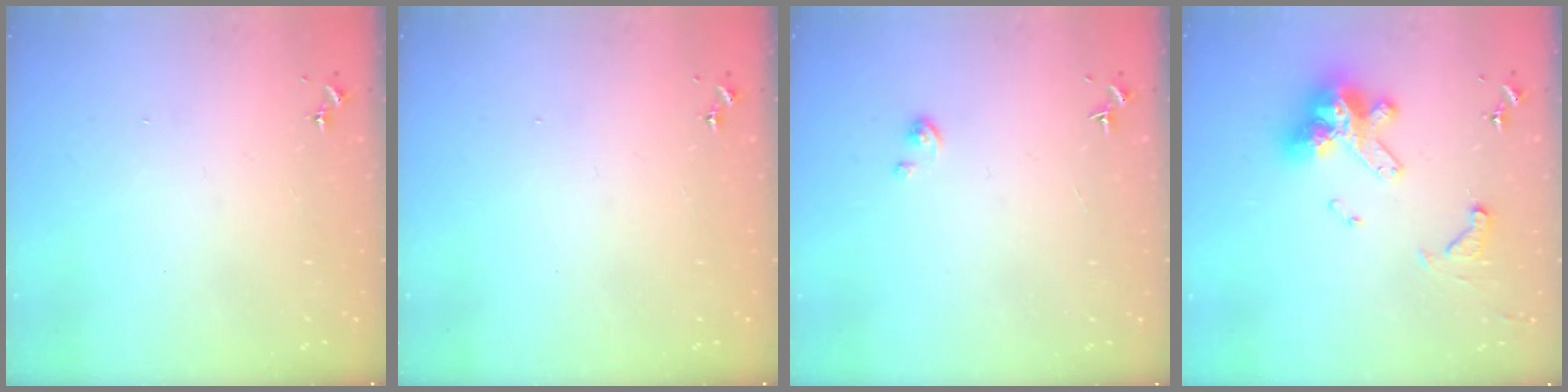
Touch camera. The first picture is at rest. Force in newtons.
{"total": 0.0}
{"total": 2.1, "press": 2.1, "slide": 0.2}
{"total": 15.0, "press": 15.0, "slide": 0.9}